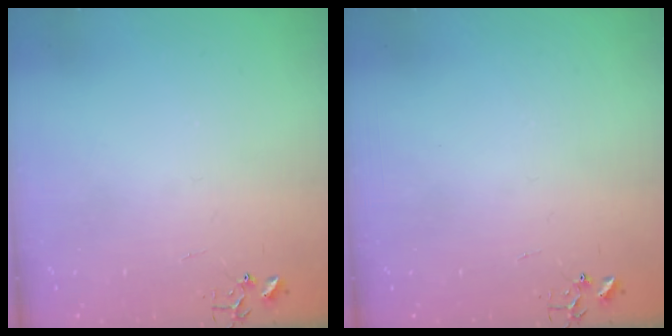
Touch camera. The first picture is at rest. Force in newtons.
{"total": 0.0}